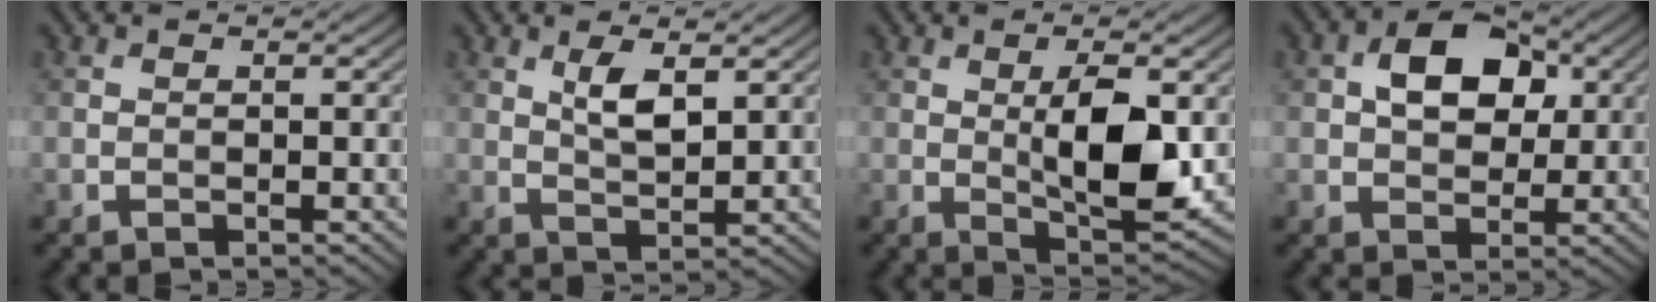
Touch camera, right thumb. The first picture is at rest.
{"total": 4.2, "force": [1.8, 1.4, 3.5], "torque": [-0.076, -0.004, 0.036]}
{"total": 7.9, "force": [0.5, 2.7, 7.4], "torque": [-0.127, -0.003, 0.013]}
{"total": 7.4, "force": [1.8, 5.0, 5.1], "torque": [-0.087, 0.009, 0.023]}